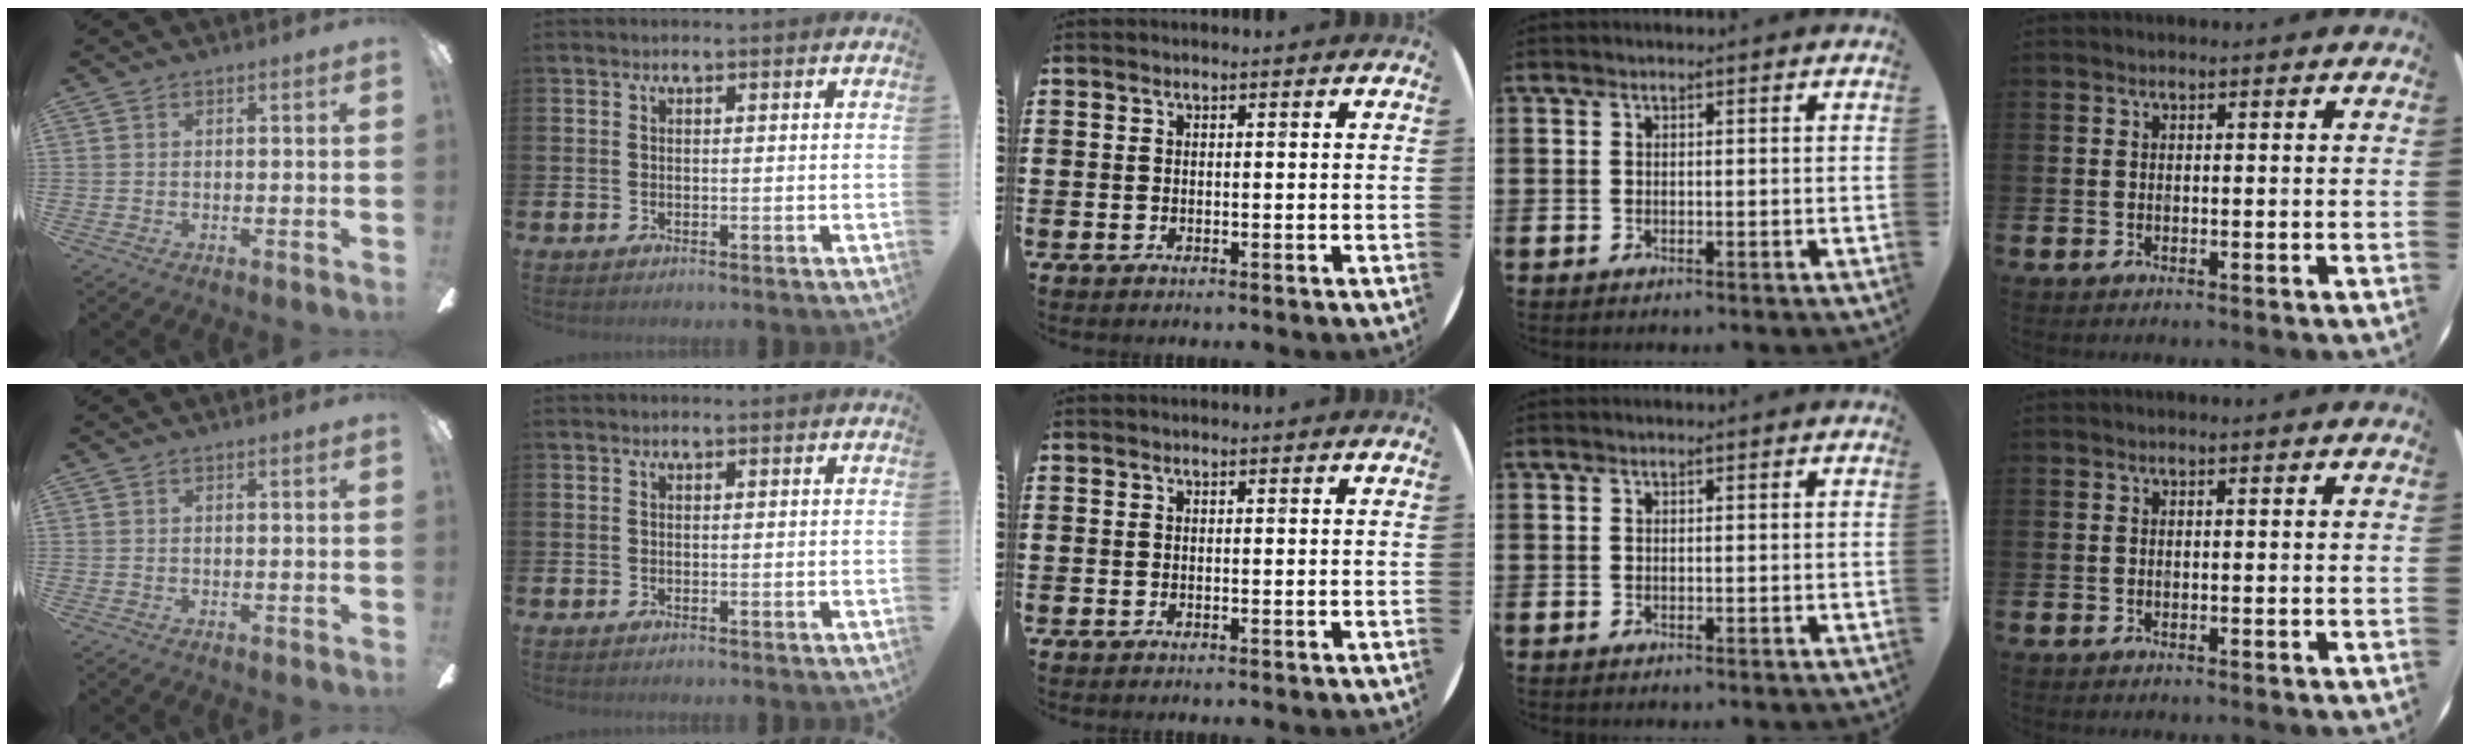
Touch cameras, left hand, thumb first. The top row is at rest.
{}